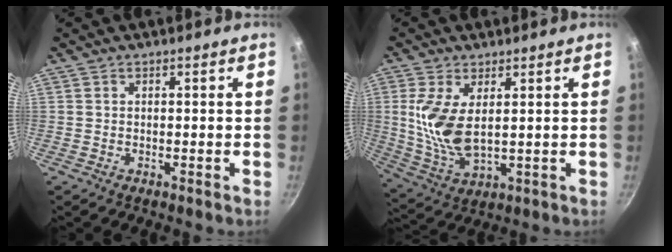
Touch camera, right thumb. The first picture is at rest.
{"total": 10.8, "force": [2.1, 5.3, 9.1], "torque": [-0.185, -0.018, 0.052]}